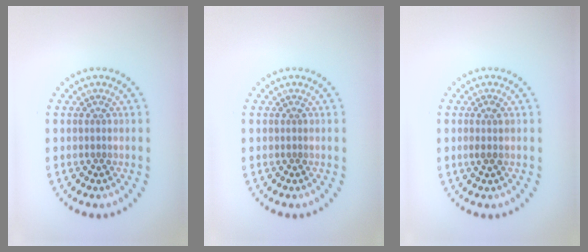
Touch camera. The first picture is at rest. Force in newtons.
{"total": 0.0}
{"total": 1.1, "press": 0.9, "slide": 0.6}